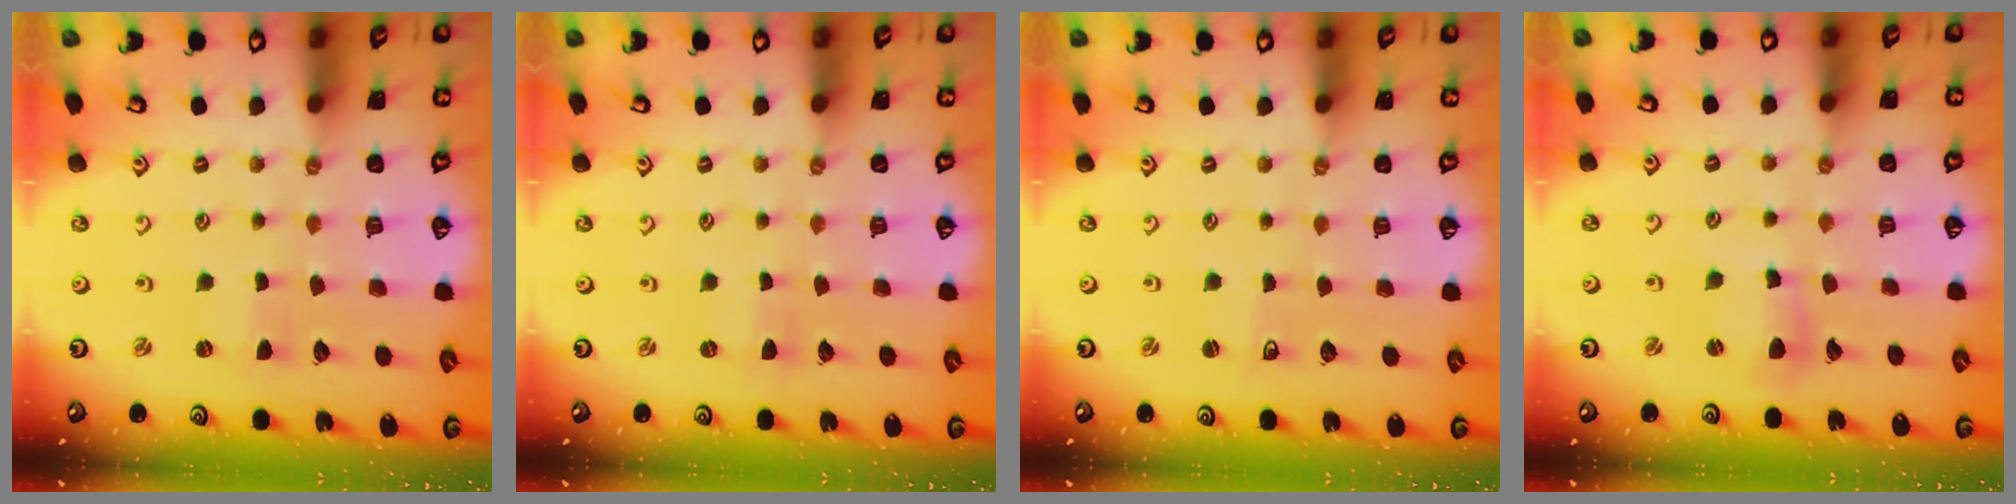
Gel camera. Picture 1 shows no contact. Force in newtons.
{"total": 0.0}
{"total": 1.2, "press": 1.2, "slide": 0.0}
{"total": 5.8, "press": 5.7, "slide": 0.6}